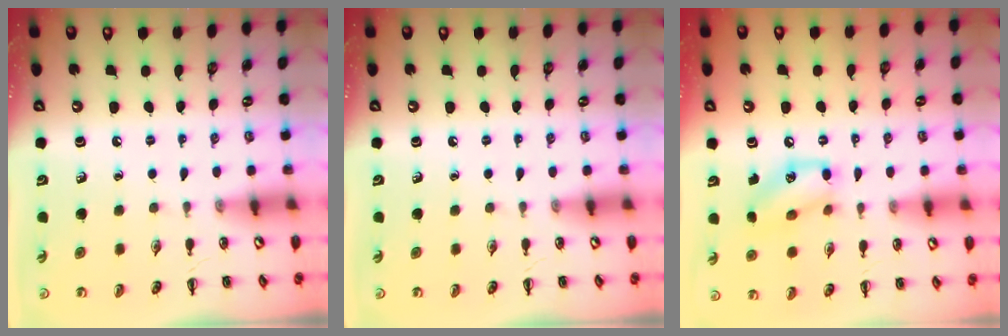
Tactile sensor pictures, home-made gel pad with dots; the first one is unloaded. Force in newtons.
{"total": 0.0}
{"total": 11.7, "press": 11.6, "slide": 1.8}